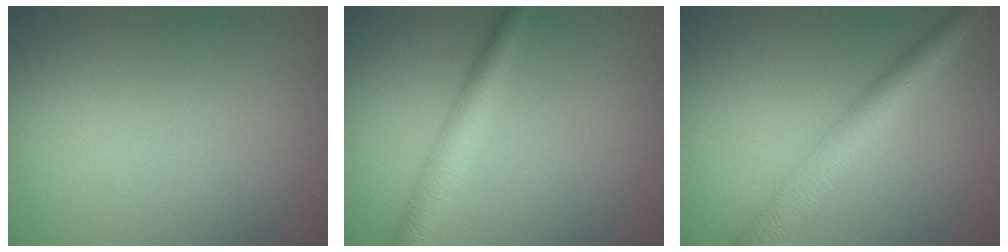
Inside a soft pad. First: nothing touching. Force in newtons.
{"total": 2.8, "press": 2.8, "slide": 0.1}
{"total": 5.0, "press": 5.0, "slide": 0.1}